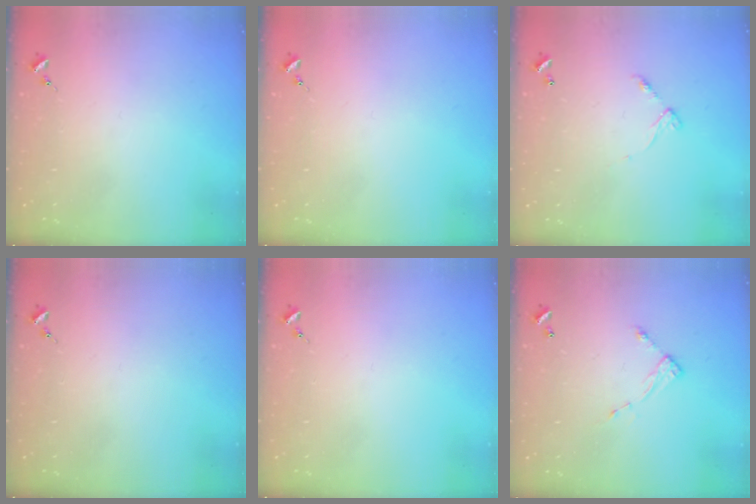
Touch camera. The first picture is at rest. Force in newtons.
{"total": 0.0}
{"total": 6.2, "press": 6.2, "slide": 0.4}
{"total": 0.0}
{"total": 0.0}
{"total": 6.6, "press": 6.6, "slide": 0.5}